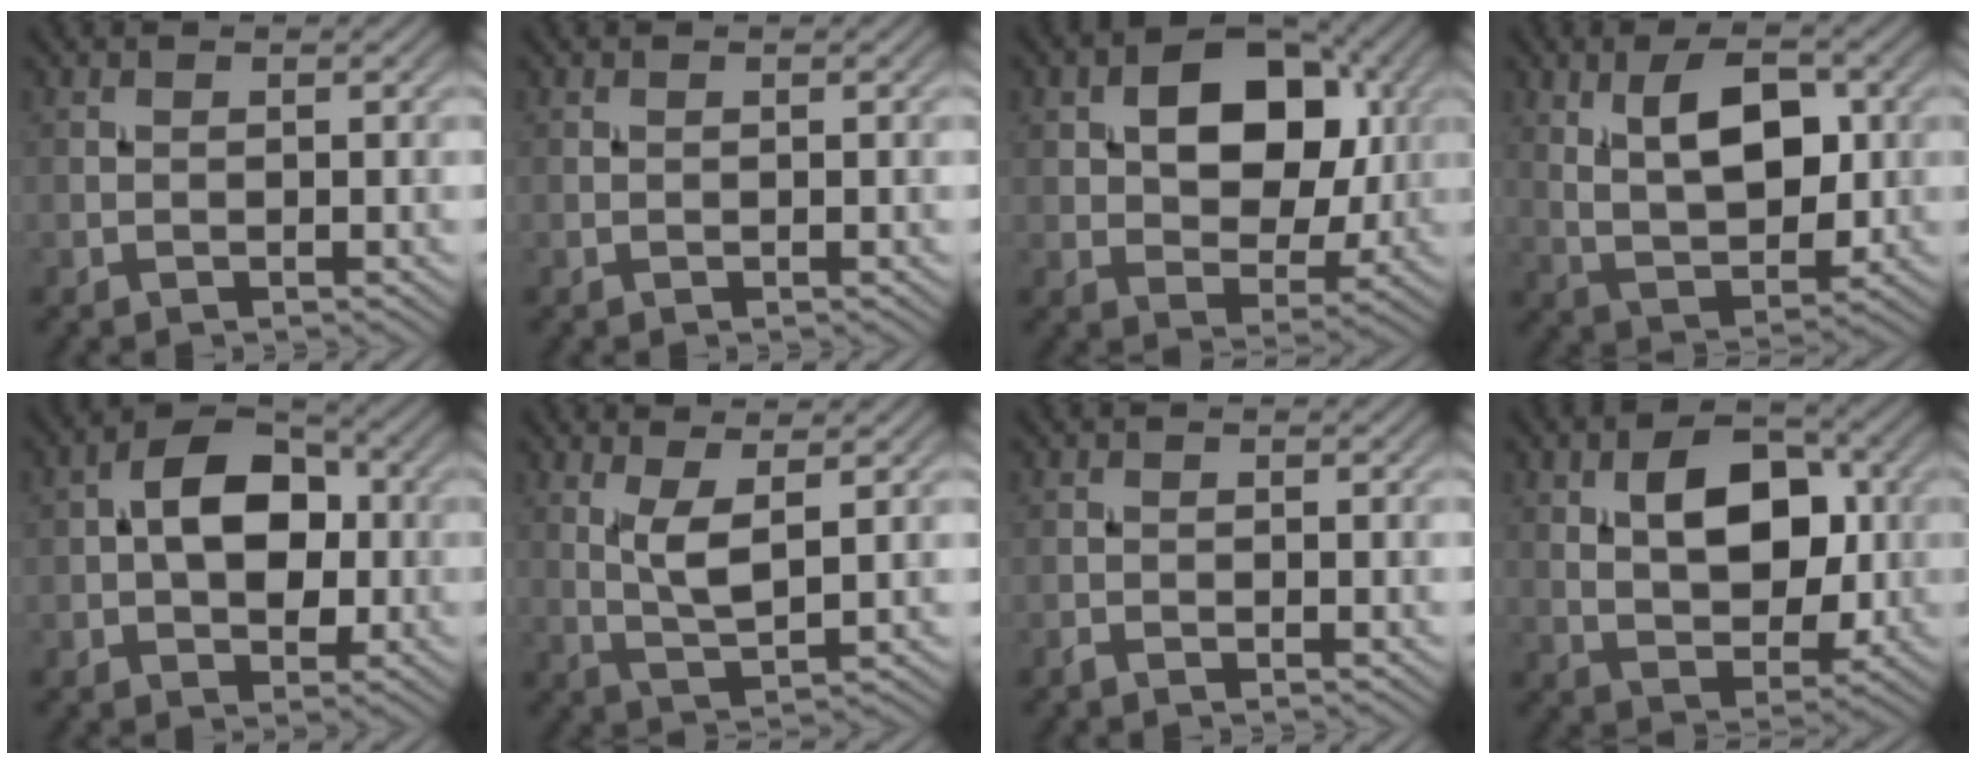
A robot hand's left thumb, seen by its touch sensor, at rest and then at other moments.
{"total": 0.0}
{"total": 11.6, "force": [2.9, 7.7, 8.1], "torque": [-0.128, 0.008, 0.039]}
{"total": 9.1, "force": [2.5, 4.6, 7.4], "torque": [-0.130, 0.004, 0.042]}
{"total": 8.5, "force": [0.1, 5.6, 6.4], "torque": [-0.101, 0.011, -0.008]}
{"total": 4.8, "force": [1.7, 1.2, 4.3], "torque": [-0.099, -0.006, 0.041]}
{"total": 0.6, "force": [-0.5, 0.1, 0.2], "torque": [-0.004, 0.000, -0.012]}
{"total": 9.4, "force": [1.9, 5.5, 7.3], "torque": [-0.120, 0.007, 0.028]}